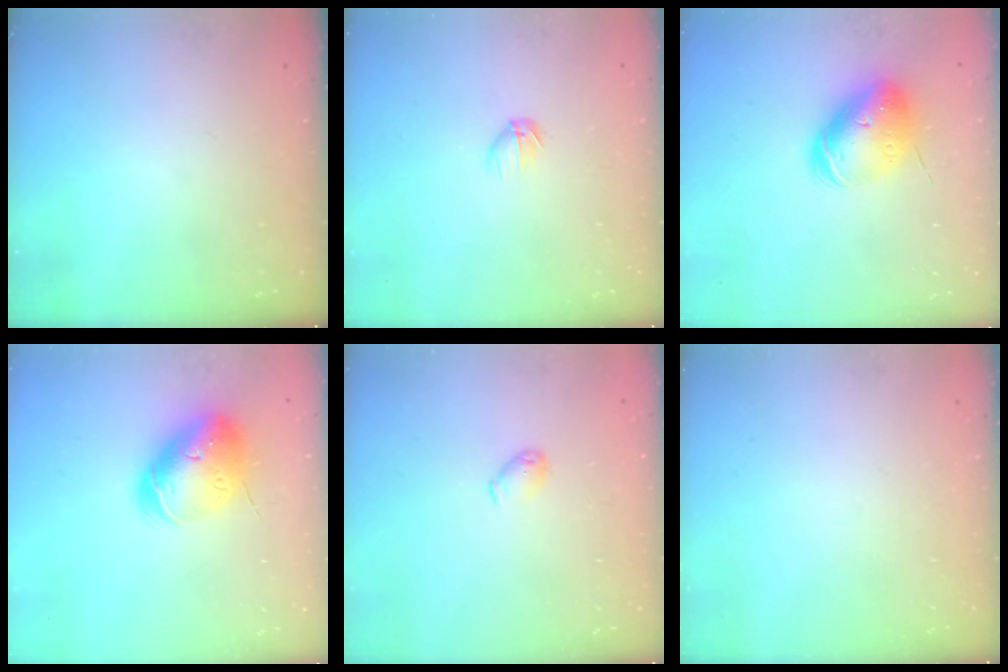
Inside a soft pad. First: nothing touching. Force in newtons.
{"total": 3.7, "press": 3.6, "slide": 1.1}
{"total": 12.9, "press": 12.8, "slide": 2.0}
{"total": 16.0, "press": 15.8, "slide": 2.6}
{"total": 3.5, "press": 3.5, "slide": 0.6}
{"total": 0.0}